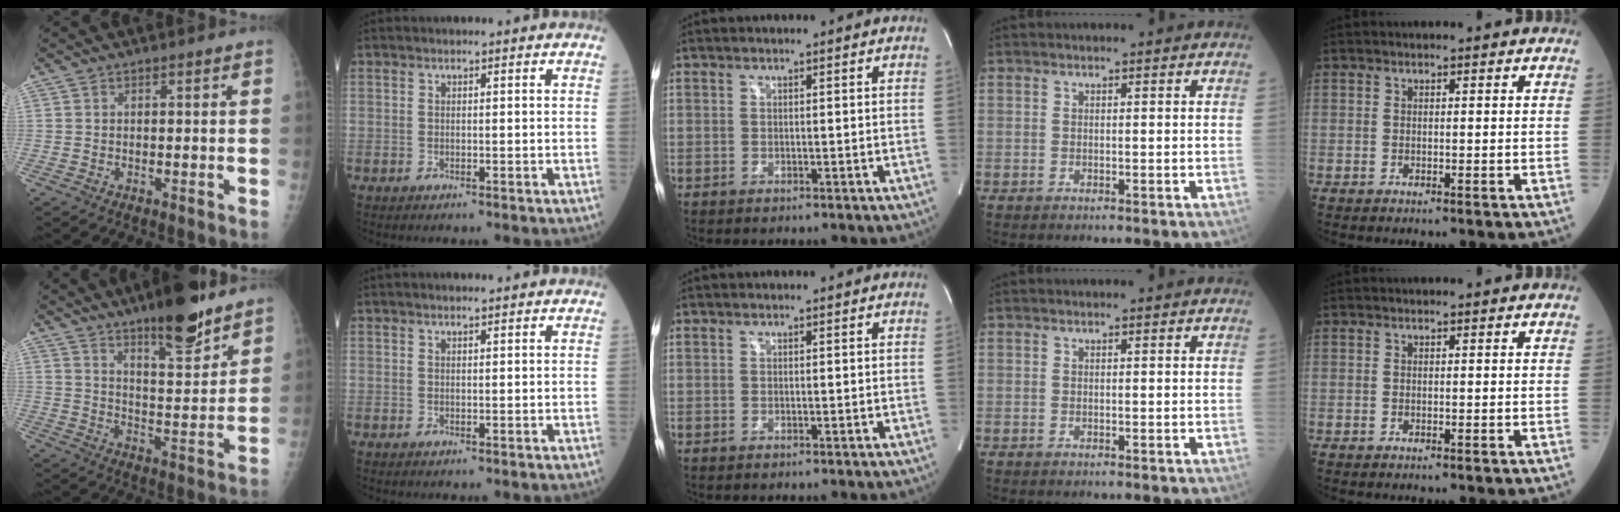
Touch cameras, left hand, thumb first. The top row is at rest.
{"thumb": {"total": 13.8, "force": [10.1, 3.4, 8.8], "torque": [-0.112, -0.069, 0.162]}, "index": {"total": 2.1, "force": [1.8, 0.1, 1.2], "torque": [-0.016, 0.014, 0.027]}}